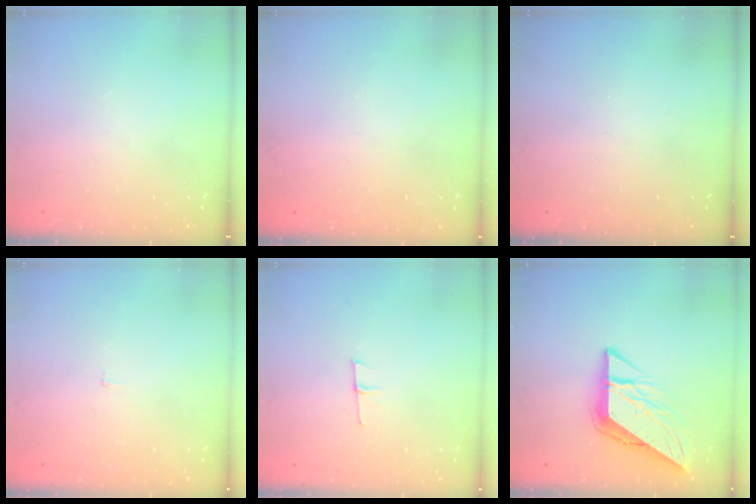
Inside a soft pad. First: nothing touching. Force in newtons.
{"total": 1.5, "press": 1.5, "slide": 0.1}
{"total": 0.0}
{"total": 2.3, "press": 2.3, "slide": 0.2}
{"total": 4.4, "press": 4.3, "slide": 1.0}
{"total": 11.6, "press": 11.5, "slide": 1.4}